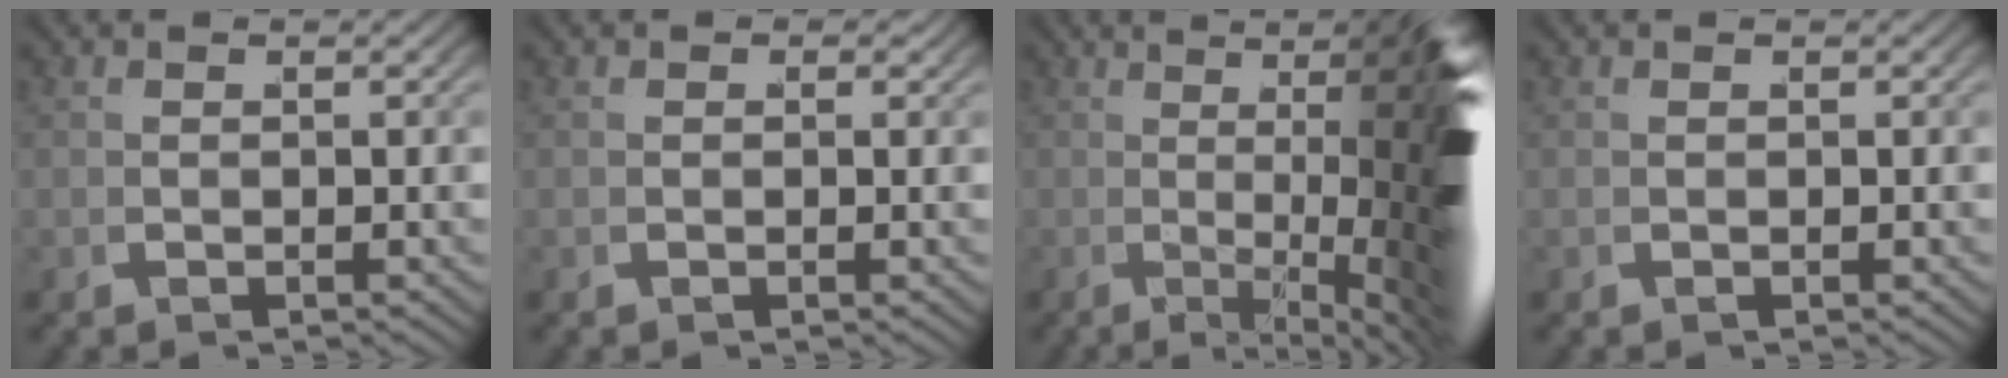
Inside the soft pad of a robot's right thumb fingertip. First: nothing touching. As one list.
[{"total": 0.6, "force": [0.4, 0.5, 0.2], "torque": [-0.003, 0.000, 0.002]}, {"total": 18.1, "force": [0.7, 5.4, 17.3], "torque": [-0.226, -0.021, 0.022]}, {"total": 0.0}]